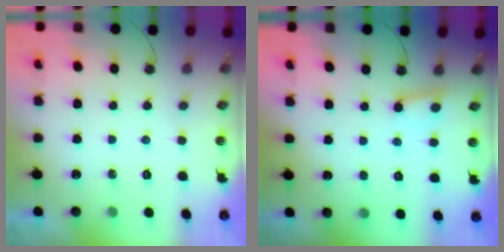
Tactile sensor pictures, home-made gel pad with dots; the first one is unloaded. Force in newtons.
{"total": 3.7, "press": 3.7, "slide": 0.4}